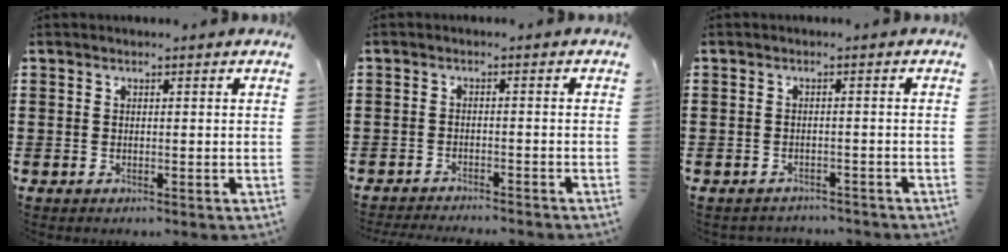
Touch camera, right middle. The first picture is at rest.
{"total": 2.1, "force": [-2.1, -0.1, 0.1], "torque": [-0.005, 0.002, -0.044]}
{"total": 1.4, "force": [-1.4, 0.2, 0.0], "torque": [-0.005, 0.001, -0.031]}